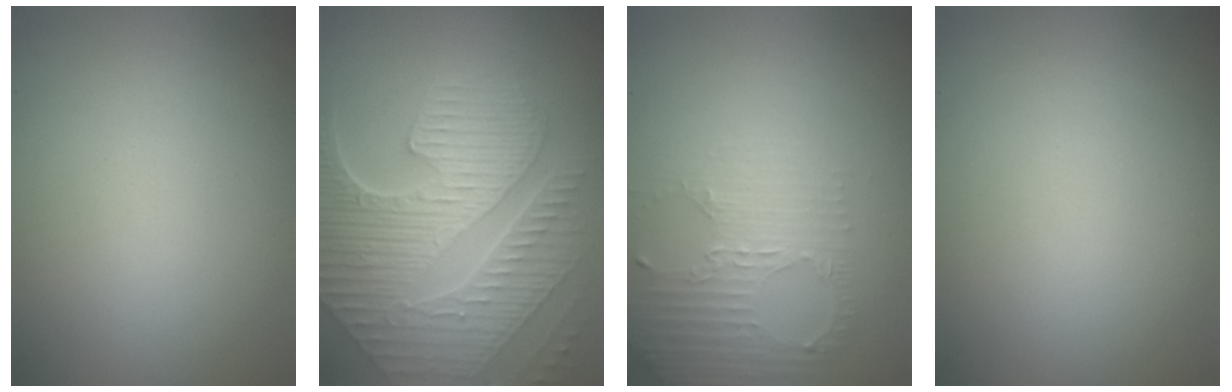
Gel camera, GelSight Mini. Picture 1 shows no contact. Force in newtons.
{"total": 9.8, "press": 6.5, "slide": 7.3}
{"total": 2.6, "press": 1.9, "slide": 1.9}
{"total": 0.0}